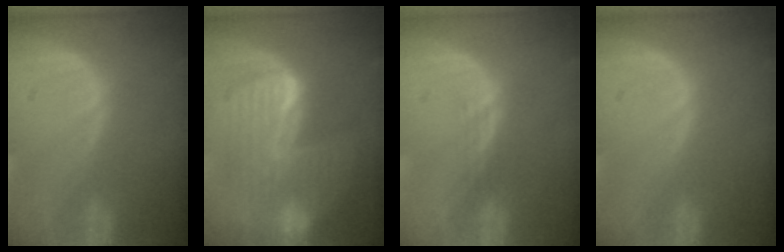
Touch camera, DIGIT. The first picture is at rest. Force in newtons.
{"total": 8.0, "press": 8.0, "slide": 0.5}
{"total": 1.1, "press": 0.9, "slide": 0.7}
{"total": 0.0}